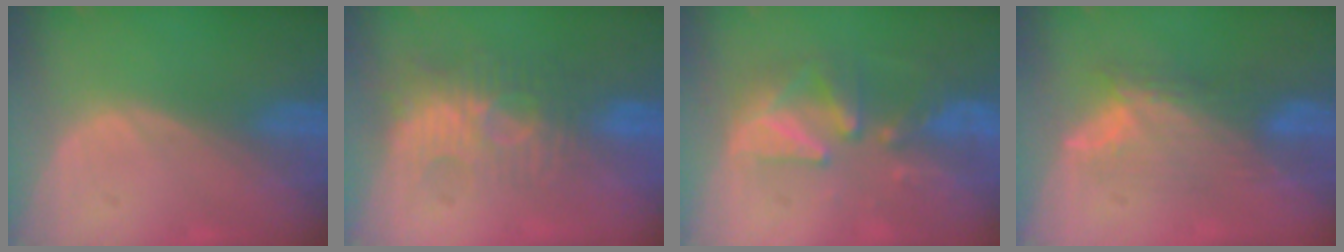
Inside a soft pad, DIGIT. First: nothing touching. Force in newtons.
{"total": 9.8, "press": 8.5, "slide": 4.8}
{"total": 8.3, "press": 8.0, "slide": 2.2}
{"total": 7.0, "press": 6.8, "slide": 1.7}